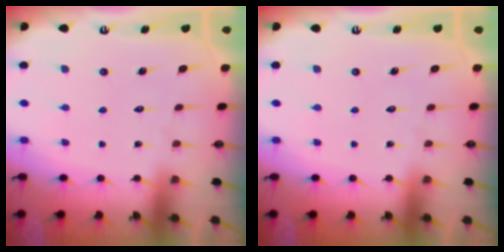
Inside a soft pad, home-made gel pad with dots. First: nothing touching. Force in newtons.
{"total": 0.0}